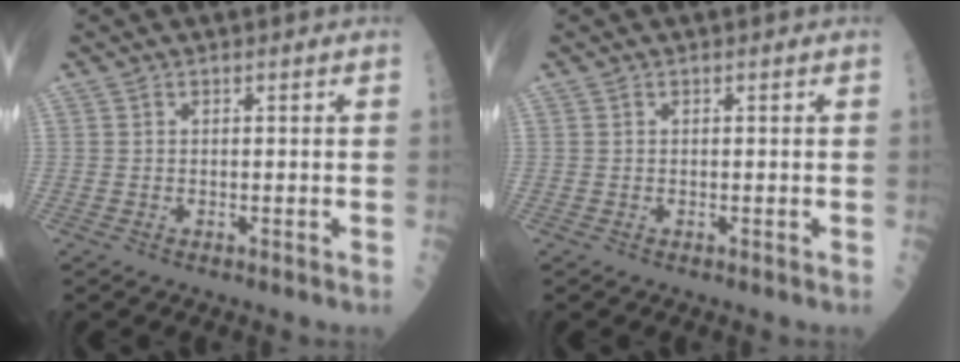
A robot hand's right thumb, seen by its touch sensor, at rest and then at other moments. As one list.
[{"total": 0.0}]